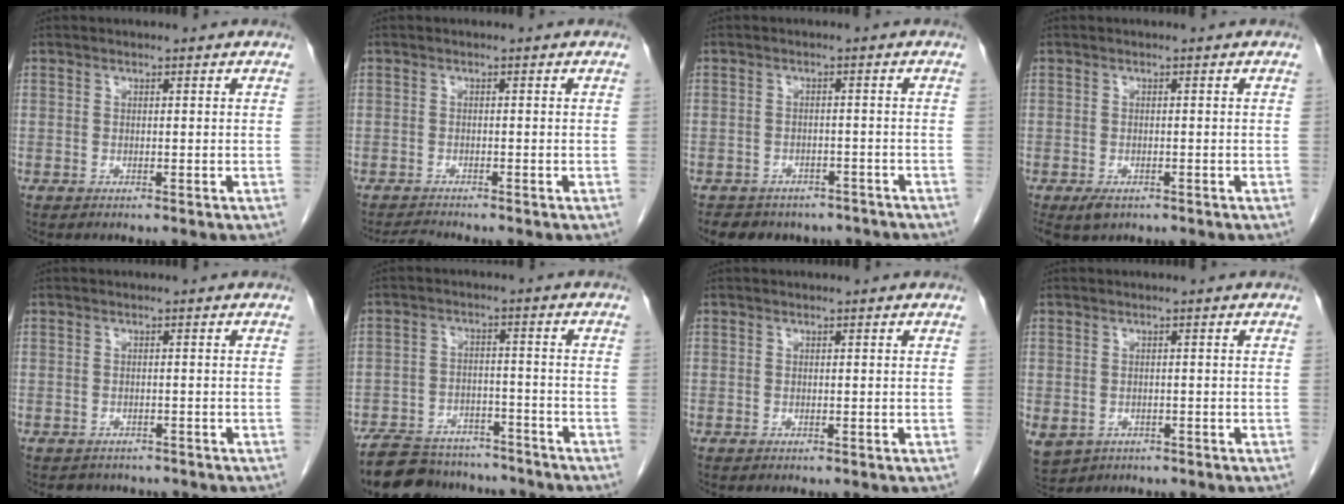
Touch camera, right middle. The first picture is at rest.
{"total": 1.7, "force": [-1.6, -0.6, -0.1], "torque": [-0.008, -0.015, -0.028]}
{"total": 9.3, "force": [-7.6, 5.1, 2.2], "torque": [-0.030, 0.007, -0.086]}
{"total": 2.7, "force": [-1.5, 1.4, 1.7], "torque": [-0.033, -0.005, -0.017]}
{"total": 3.4, "force": [-3.0, 1.6, 0.2], "torque": [-0.008, 0.001, -0.038]}
{"total": 15.1, "force": [-13.5, 5.1, 4.6], "torque": [-0.088, 0.010, -0.196]}
{"total": 0.0}
{"total": 8.9, "force": [-3.9, 7.3, 3.4], "torque": [-0.103, -0.009, -0.049]}